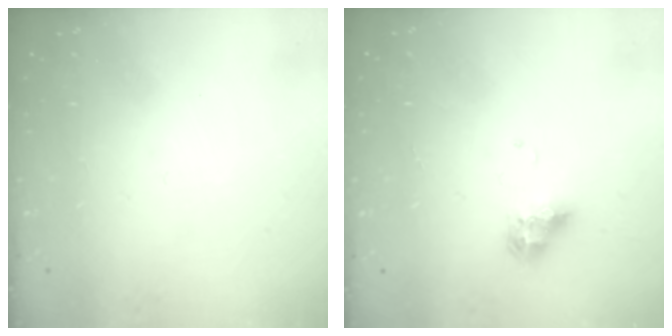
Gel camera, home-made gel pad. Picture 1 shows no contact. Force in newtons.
{"total": 7.8, "press": 7.8, "slide": 0.8}